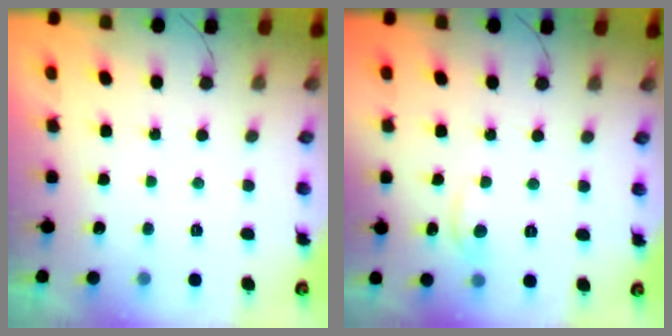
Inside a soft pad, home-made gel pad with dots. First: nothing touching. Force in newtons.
{"total": 3.3, "press": 3.3, "slide": 0.5}